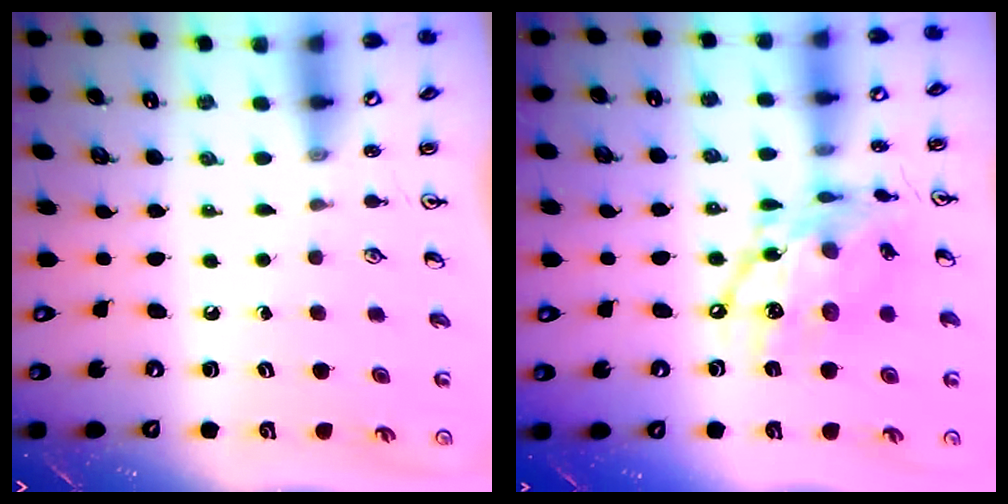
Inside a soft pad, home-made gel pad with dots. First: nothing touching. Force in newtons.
{"total": 17.9, "press": 17.8, "slide": 1.8}